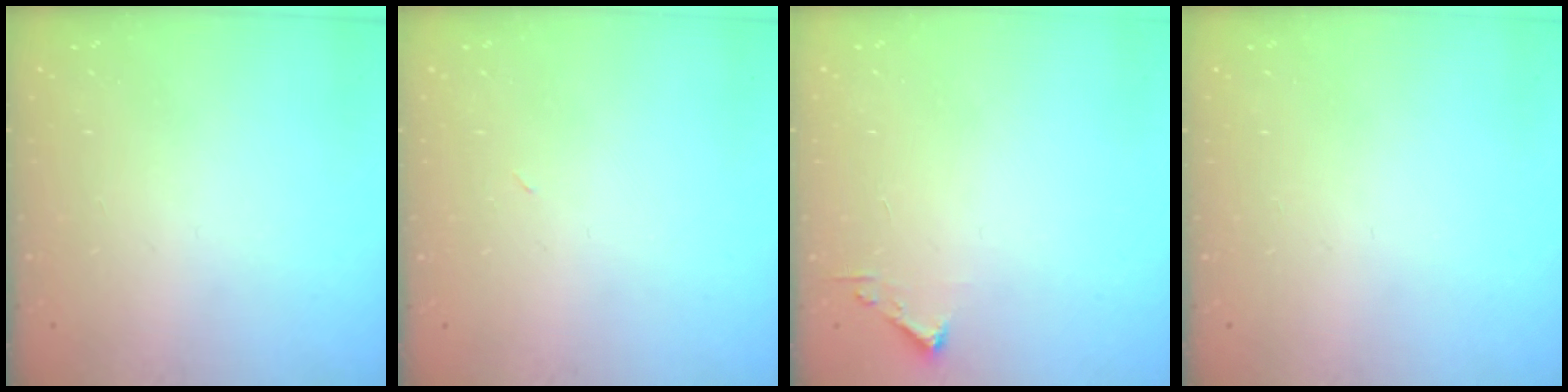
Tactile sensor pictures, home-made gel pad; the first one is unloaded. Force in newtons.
{"total": 2.9, "press": 2.9, "slide": 0.7}
{"total": 2.4, "press": 2.4, "slide": 0.3}
{"total": 0.0}